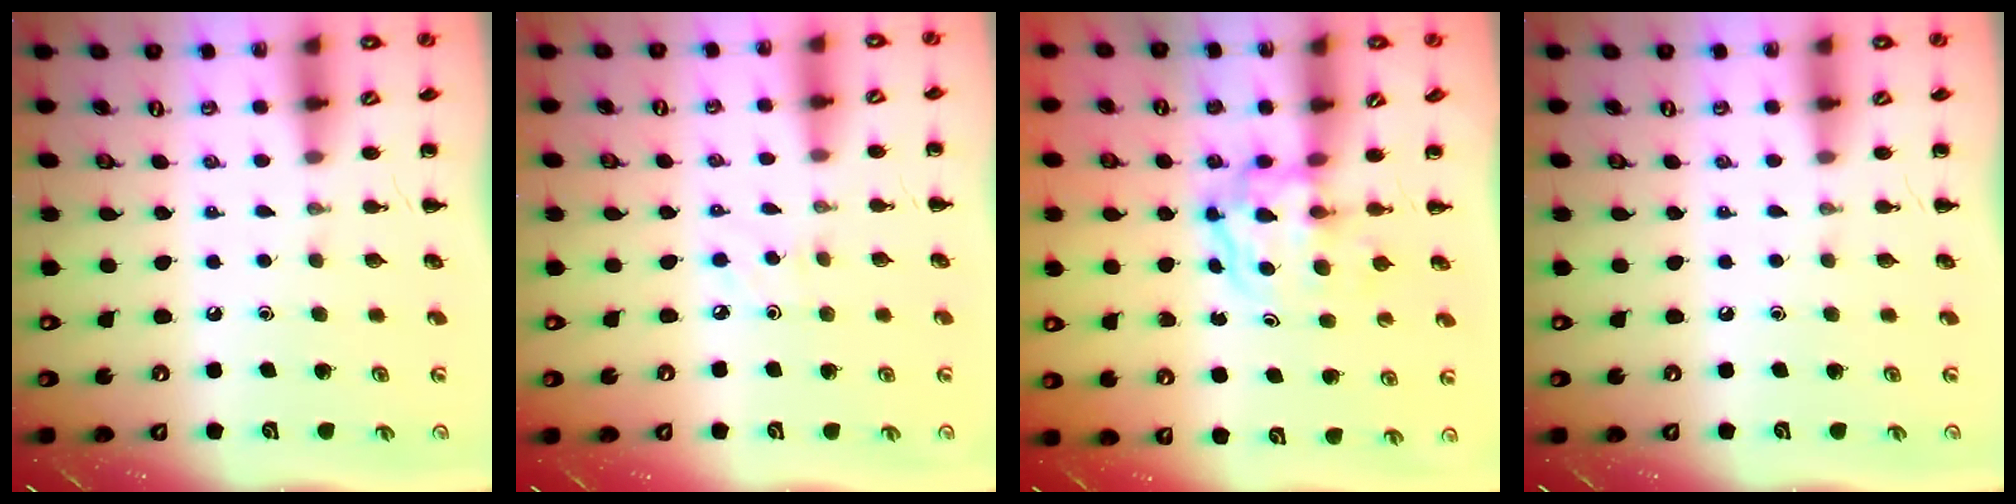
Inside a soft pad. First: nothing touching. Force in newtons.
{"total": 2.7, "press": 2.5, "slide": 0.9}
{"total": 3.9, "press": 3.8, "slide": 0.5}
{"total": 0.0}